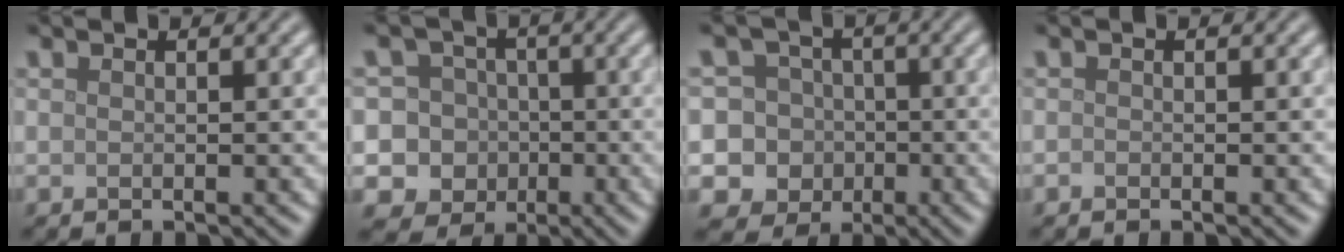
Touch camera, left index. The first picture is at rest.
{"total": 9.8, "force": [-1.9, 9.3, 2.4], "torque": [-0.048, 0.017, -0.063]}
{"total": 10.2, "force": [-1.8, 9.8, 2.4], "torque": [-0.058, 0.017, -0.056]}
{"total": 0.0}